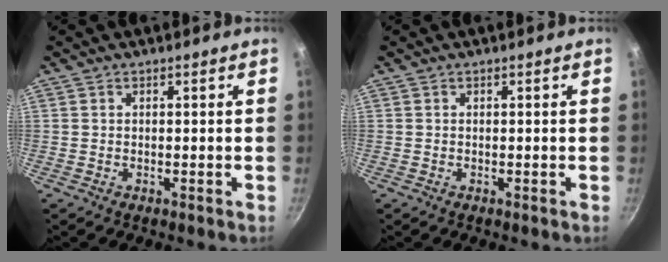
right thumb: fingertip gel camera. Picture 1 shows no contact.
{"total": 0.0}